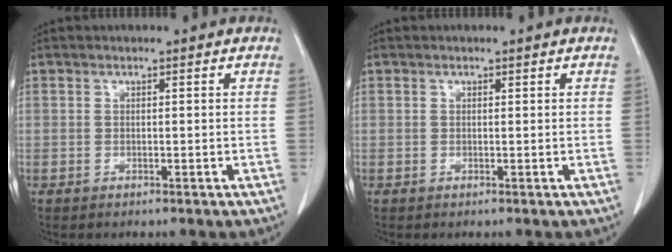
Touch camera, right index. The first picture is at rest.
{"total": 0.0}